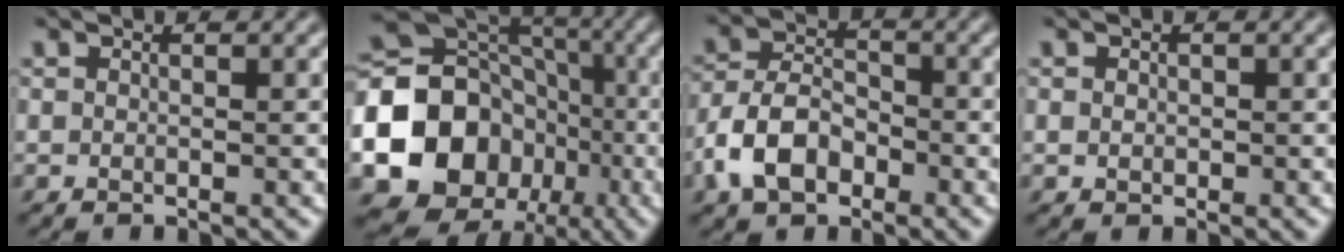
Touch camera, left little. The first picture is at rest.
{"total": 19.9, "force": [-5.2, 17.3, 8.1], "torque": [-0.179, -0.012, -0.116]}
{"total": 5.5, "force": [-2.7, 3.5, 3.2], "torque": [-0.066, 0.003, -0.058]}
{"total": 0.7, "force": [0.0, 0.6, 0.2], "torque": [-0.002, -0.001, 0.000]}